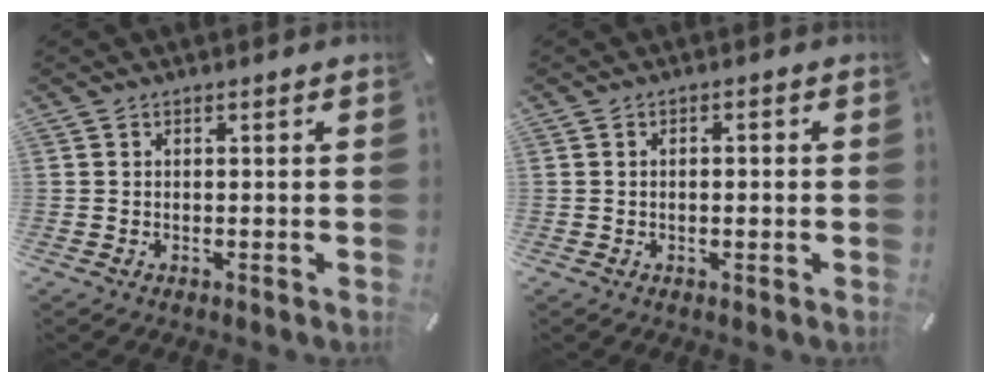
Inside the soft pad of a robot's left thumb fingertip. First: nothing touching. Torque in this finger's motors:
{"motor_torque": [0.00, -0.26, -0.10, 0.16, -0.03]}